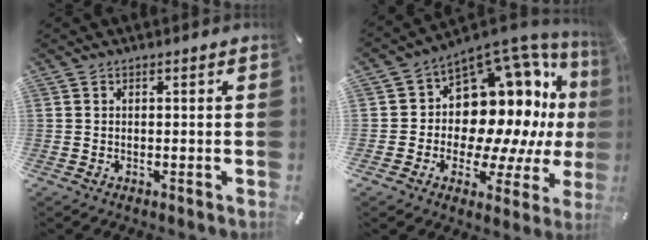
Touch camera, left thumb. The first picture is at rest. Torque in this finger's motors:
{"motor_torque": [1.62, 2.55, 1.61, -0.61, 0.36]}